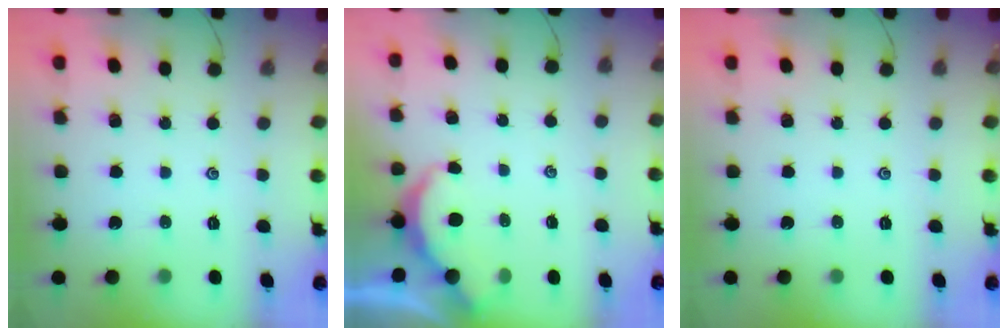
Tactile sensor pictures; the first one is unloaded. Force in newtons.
{"total": 2.7, "press": 2.7, "slide": 0.3}
{"total": 0.0}